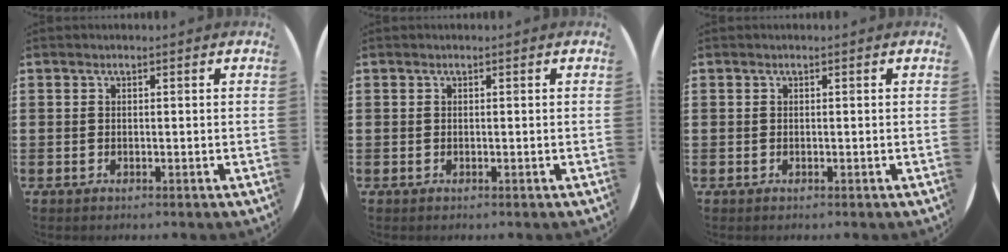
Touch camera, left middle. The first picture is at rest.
{"total": 0.0}
{"total": 0.0}